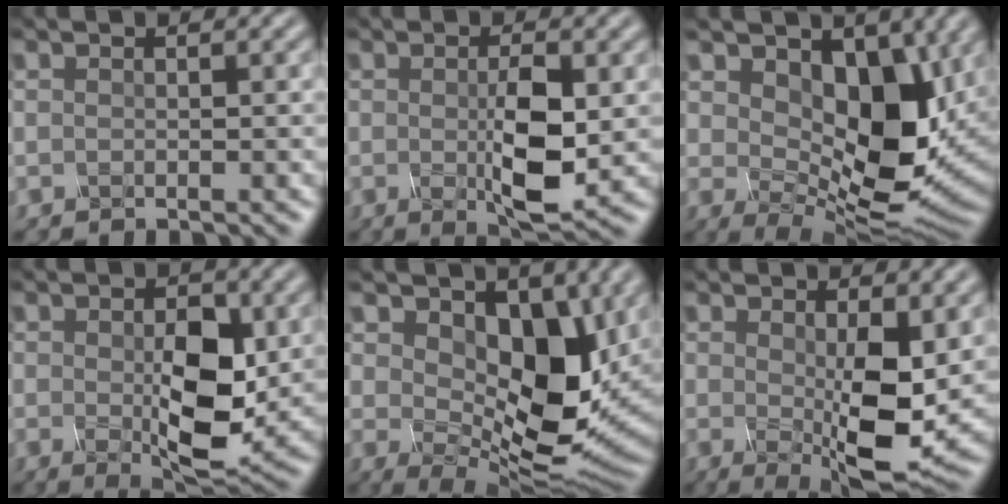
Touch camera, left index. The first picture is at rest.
{"total": 5.1, "force": [-0.3, 1.4, 4.9], "torque": [-0.098, -0.007, 0.002]}
{"total": 10.0, "force": [2.6, 5.9, 7.6], "torque": [-0.125, -0.012, 0.046]}
{"total": 7.1, "force": [-0.3, 3.5, 6.2], "torque": [-0.107, -0.006, 0.005]}
{"total": 10.2, "force": [2.5, 5.9, 7.9], "torque": [-0.131, -0.010, 0.046]}
{"total": 7.1, "force": [-0.1, 2.4, 6.7], "torque": [-0.124, -0.014, 0.009]}